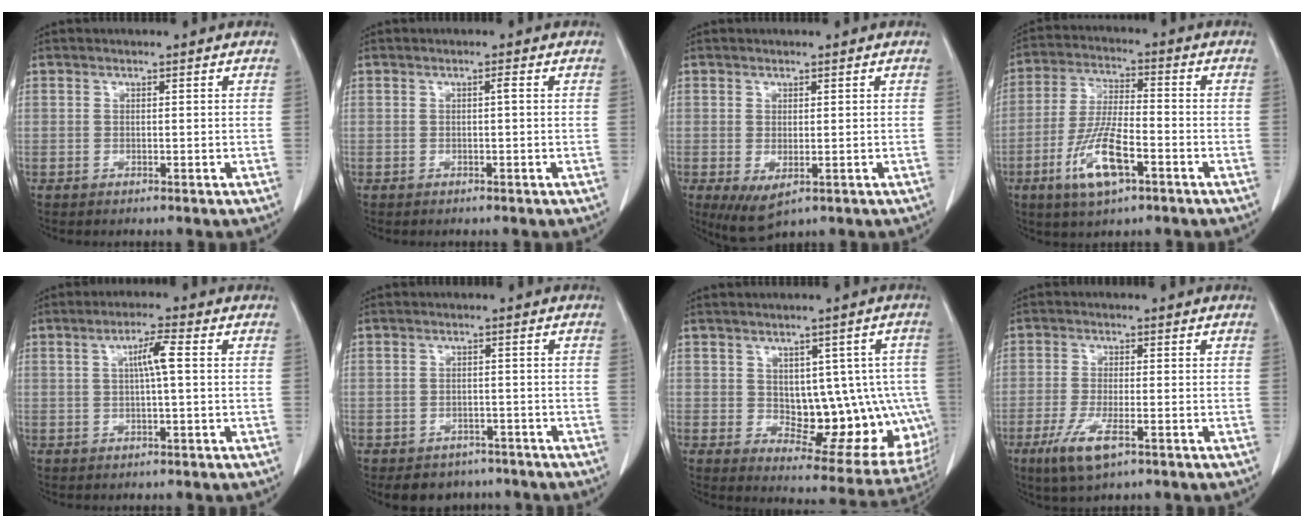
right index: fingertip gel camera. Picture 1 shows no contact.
{"total": 0.6, "force": [0.0, 0.0, 0.6], "torque": [-0.009, 0.001, 0.002]}
{"total": 4.3, "force": [-1.4, 1.8, 3.7], "torque": [-0.067, -0.018, -0.008]}
{"total": 10.4, "force": [-4.6, 2.5, 9.0], "torque": [-0.191, -0.011, -0.083]}
{"total": 3.9, "force": [0.7, 0.4, 3.8], "torque": [-0.067, 0.010, 0.010]}
{"total": 5.6, "force": [-4.5, 3.4, 0.4], "torque": [0.010, 0.013, -0.058]}
{"total": 14.7, "force": [-0.4, 8.2, 12.2], "torque": [-0.129, 0.014, 0.020]}
{"total": 6.3, "force": [-3.4, 1.3, 5.2], "torque": [-0.111, -0.017, -0.058]}